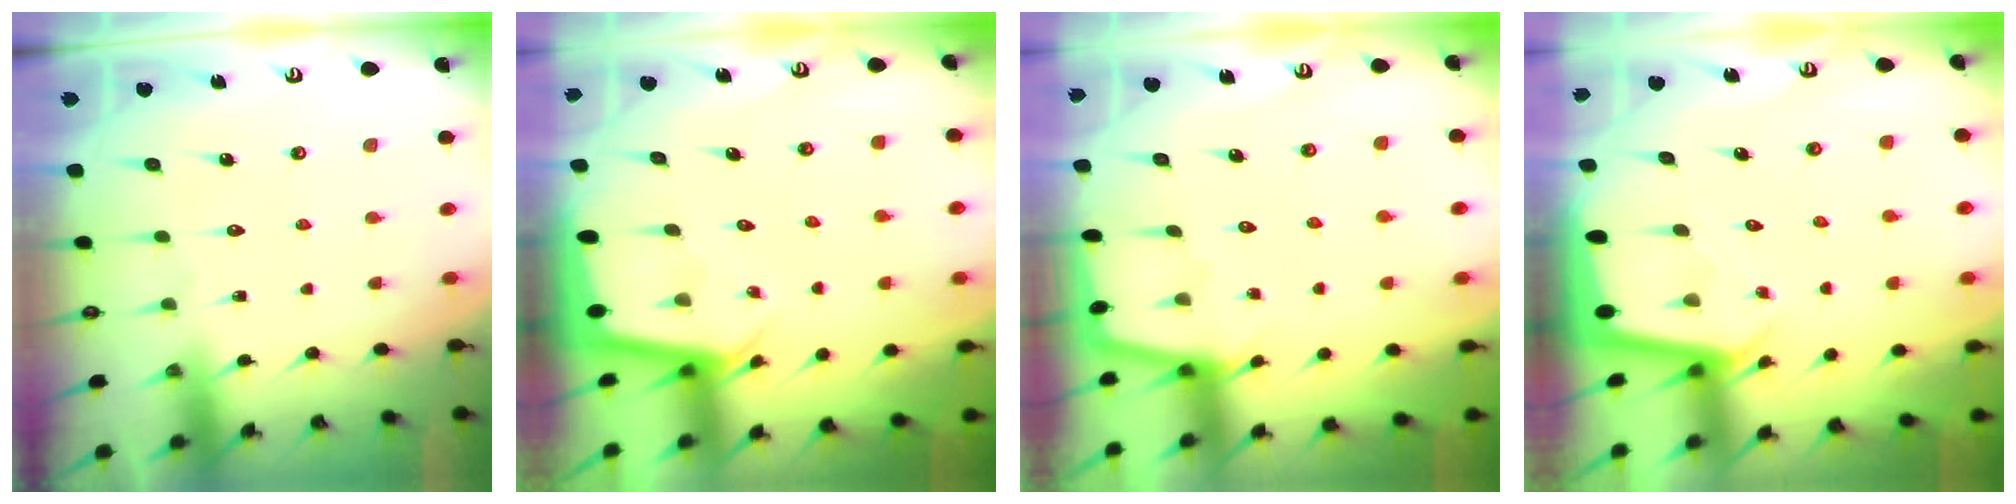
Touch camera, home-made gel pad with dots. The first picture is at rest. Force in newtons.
{"total": 2.4, "press": 2.4, "slide": 0.1}
{"total": 1.8, "press": 1.8, "slide": 0.3}
{"total": 2.2, "press": 2.2, "slide": 0.2}